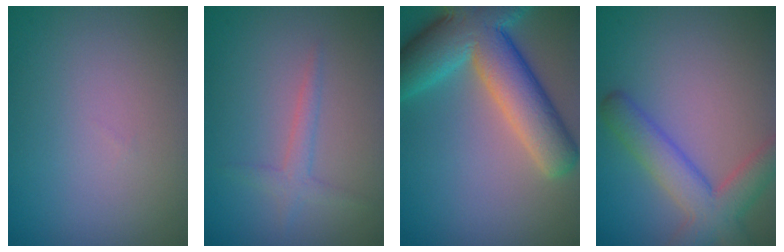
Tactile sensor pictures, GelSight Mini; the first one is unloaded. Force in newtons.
{"total": 1.7, "press": 1.7, "slide": 0.0}
{"total": 10.4, "press": 10.4, "slide": 0.7}
{"total": 5.4, "press": 5.4, "slide": 0.3}